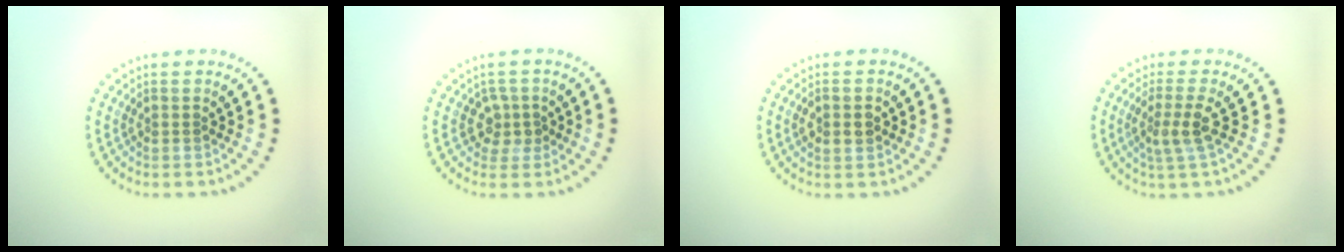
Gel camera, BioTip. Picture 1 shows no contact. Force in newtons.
{"total": 1.9, "press": 1.5, "slide": 1.1}
{"total": 1.8, "press": 1.8, "slide": 0.1}
{"total": 2.6, "press": 2.0, "slide": 1.6}